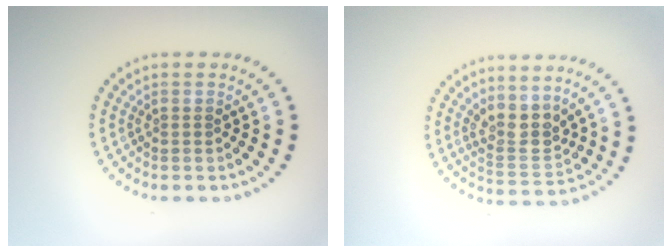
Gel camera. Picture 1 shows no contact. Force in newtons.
{"total": 3.2, "press": 2.7, "slide": 1.7}